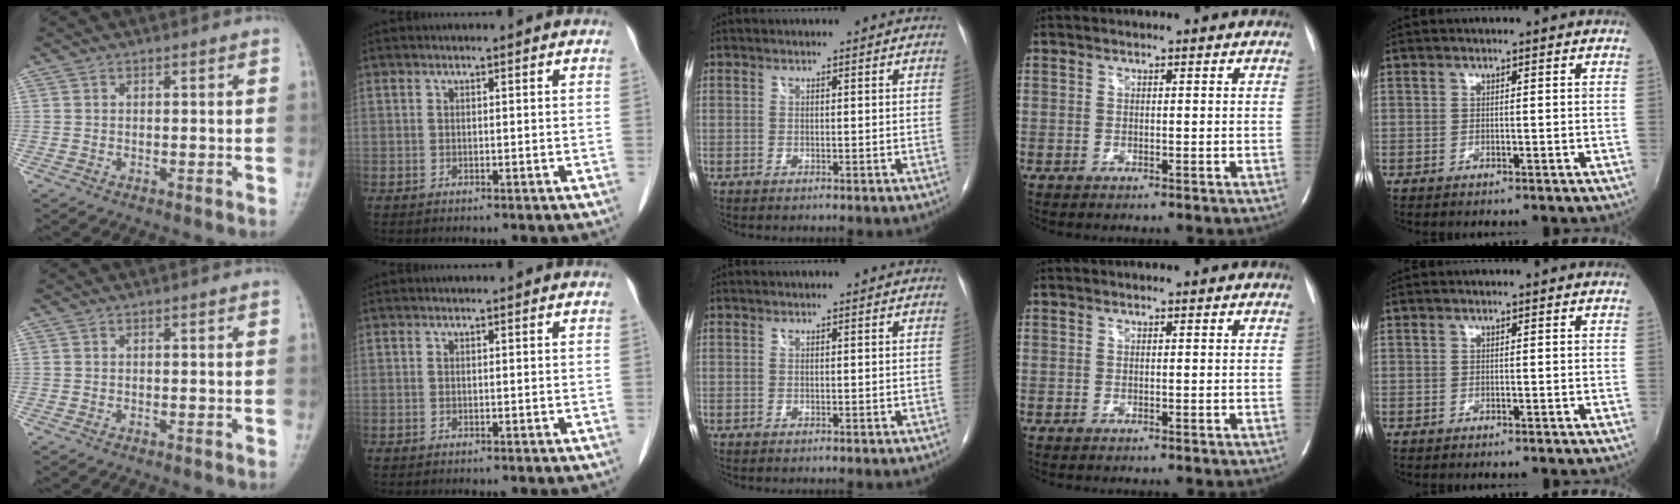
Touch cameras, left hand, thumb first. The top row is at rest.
{}